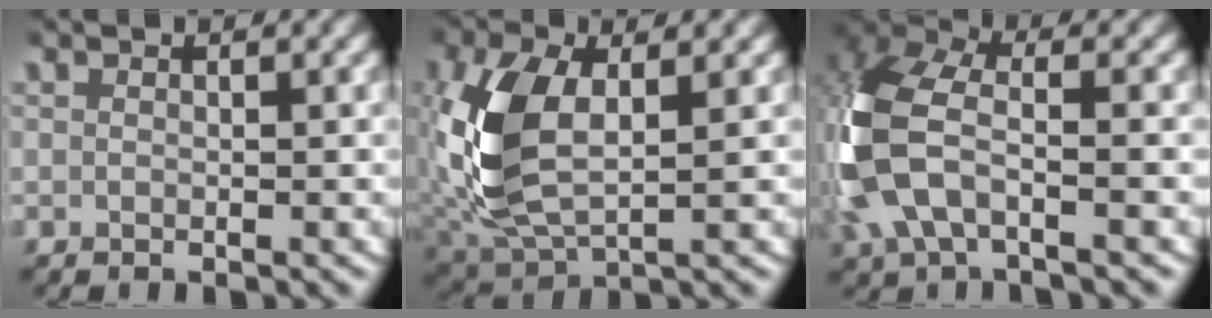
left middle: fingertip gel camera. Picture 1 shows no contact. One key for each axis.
{"total": 7.9, "fx": 0.9, "fy": 4.8, "fz": 6.2, "tx": -0.166, "ty": -0.007, "tz": 0.025}
{"total": 9.0, "fx": -0.2, "fy": 6.0, "fz": 6.7, "tx": -0.207, "ty": -0.024, "tz": 0.006}